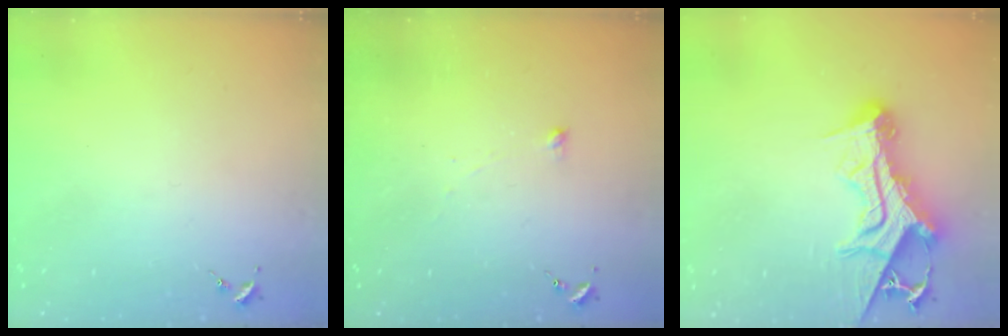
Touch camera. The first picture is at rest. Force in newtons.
{"total": 2.5, "press": 2.5, "slide": 0.2}
{"total": 15.5, "press": 15.5, "slide": 1.3}